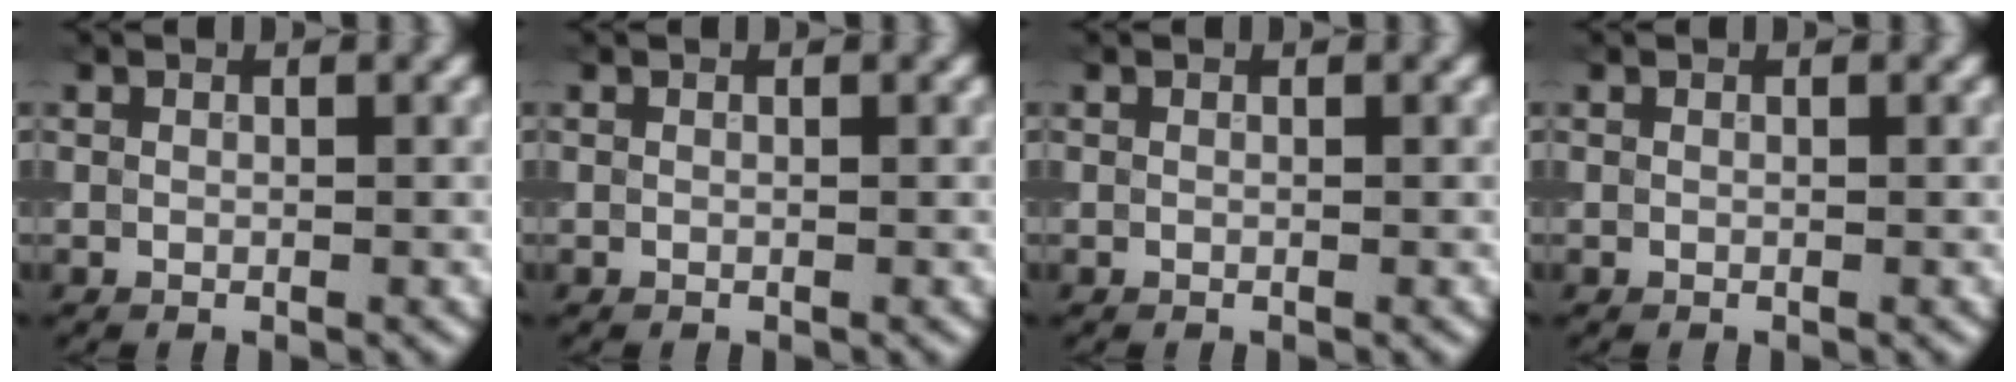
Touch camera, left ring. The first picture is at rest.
{"total": 0.0}
{"total": 0.0}
{"total": 0.0}